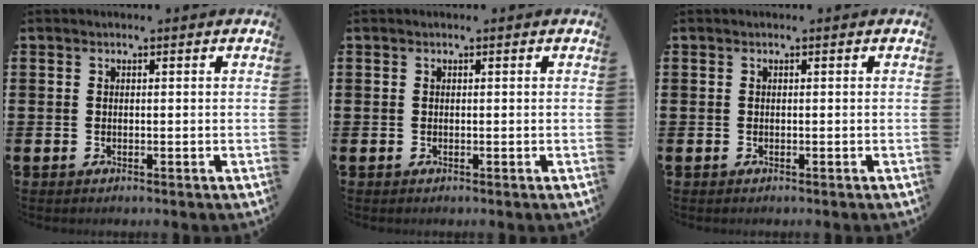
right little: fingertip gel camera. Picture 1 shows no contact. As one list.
[{"total": 0.0}, {"total": 0.0}]